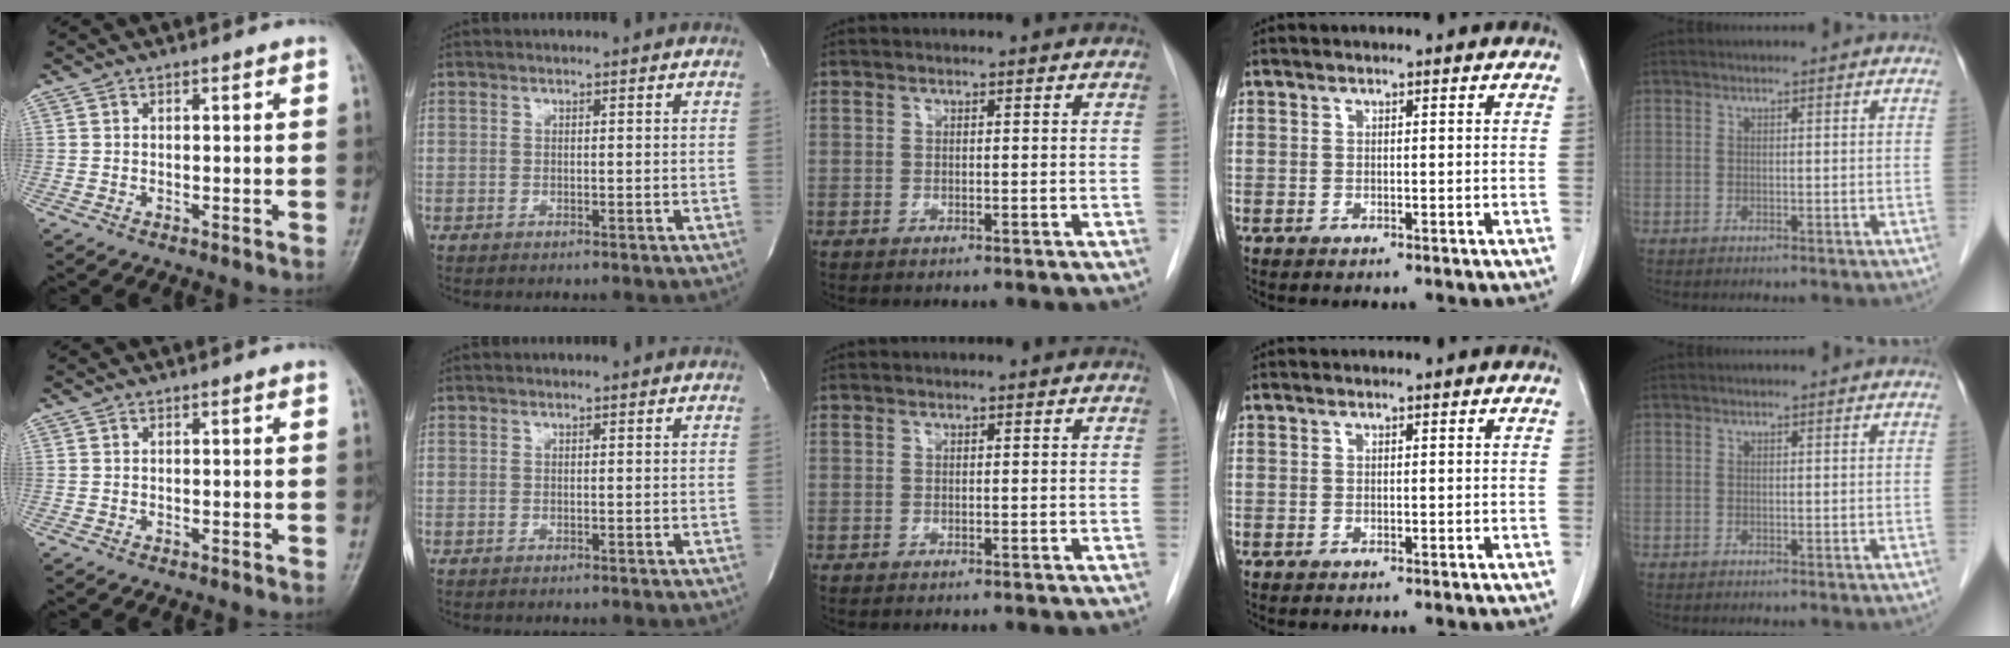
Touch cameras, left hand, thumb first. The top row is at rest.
{}